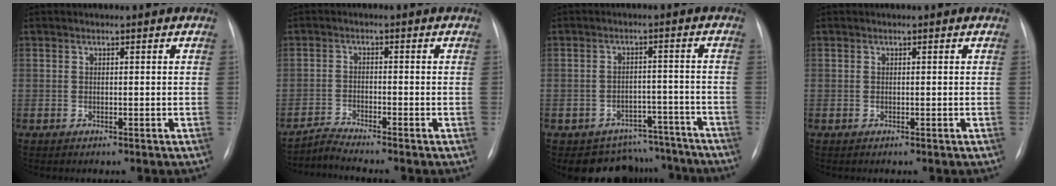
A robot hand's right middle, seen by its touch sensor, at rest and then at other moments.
{"total": 3.1, "force": [-2.8, -1.3, -0.4], "torque": [0.001, -0.021, -0.053]}
{"total": 9.1, "force": [-7.9, 4.4, -0.5], "torque": [0.030, 0.043, -0.097]}
{"total": 0.0}